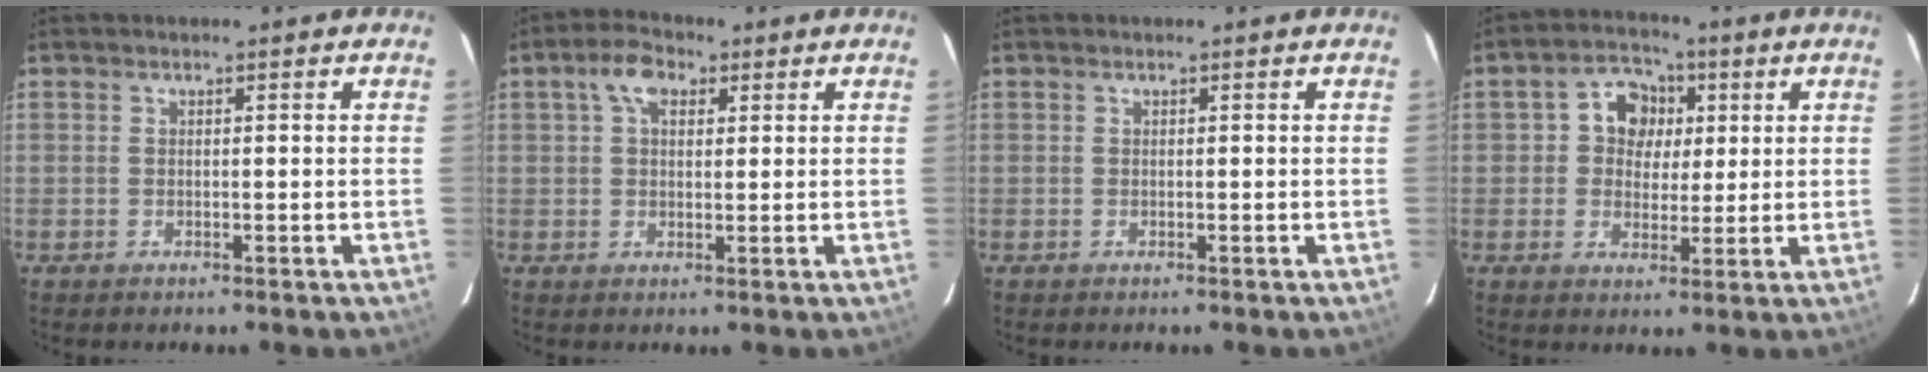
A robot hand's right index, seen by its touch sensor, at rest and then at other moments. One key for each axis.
{"total": 4.6, "fx": 2.1, "fy": 2.8, "fz": 3.1, "tx": -0.056, "ty": 0.018, "tz": 0.038}
{"total": 0.0}
{"total": 6.6, "fx": 1.3, "fy": 5.9, "fz": 2.6, "tx": -0.045, "ty": 0.022, "tz": 0.021}